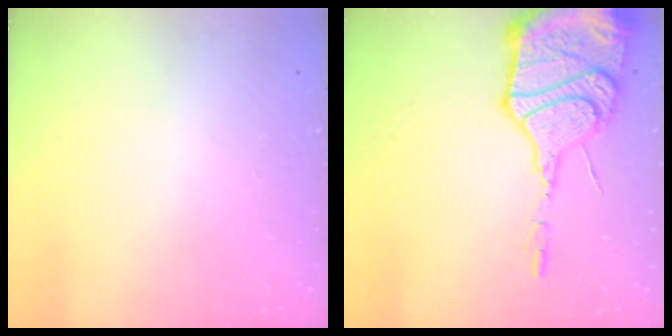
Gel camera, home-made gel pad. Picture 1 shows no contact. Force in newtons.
{"total": 20.3, "press": 20.1, "slide": 2.1}